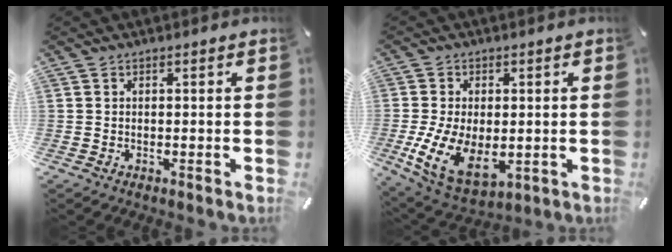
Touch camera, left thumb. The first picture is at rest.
{"total": 13.2, "force": [-1.5, 8.3, 10.1], "torque": [-0.207, -0.012, -0.023]}